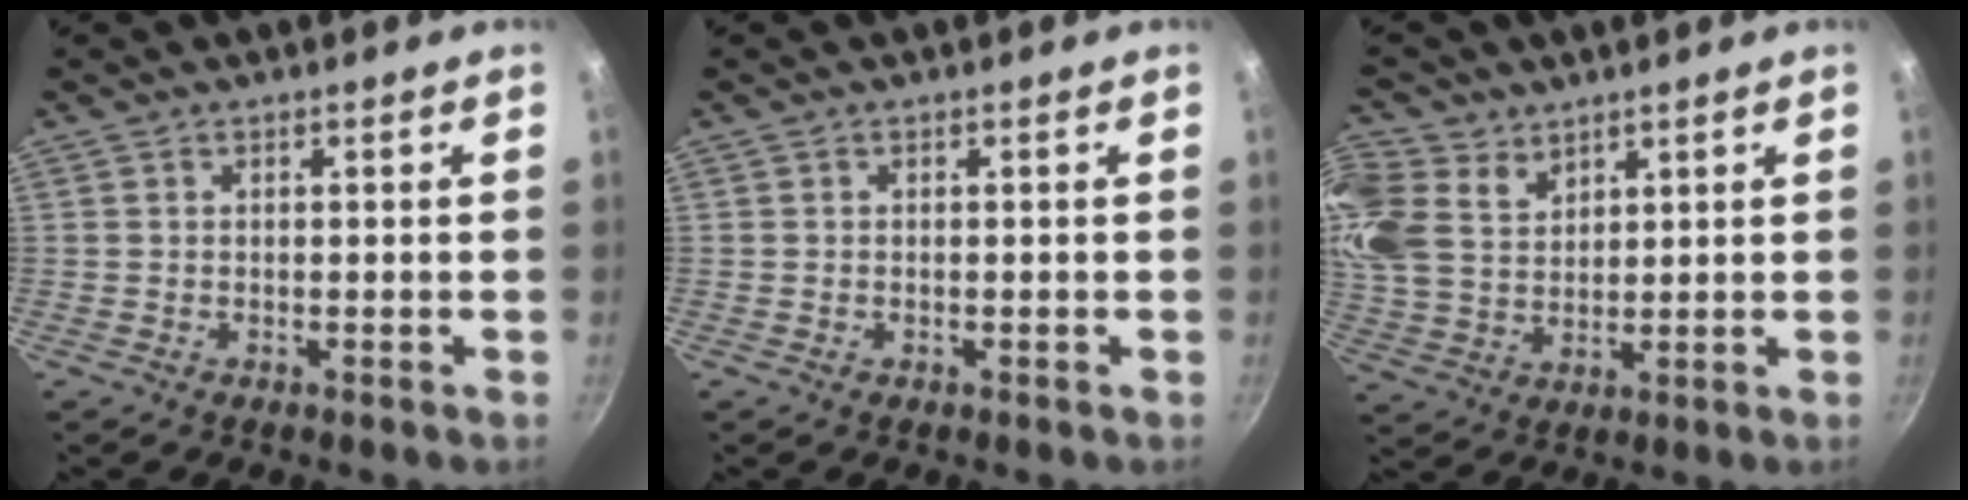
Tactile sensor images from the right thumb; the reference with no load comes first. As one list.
[{"total": 0.0}, {"total": 14.9, "force": [7.9, 10.9, 6.4], "torque": [-0.156, 0.002, 0.164]}]